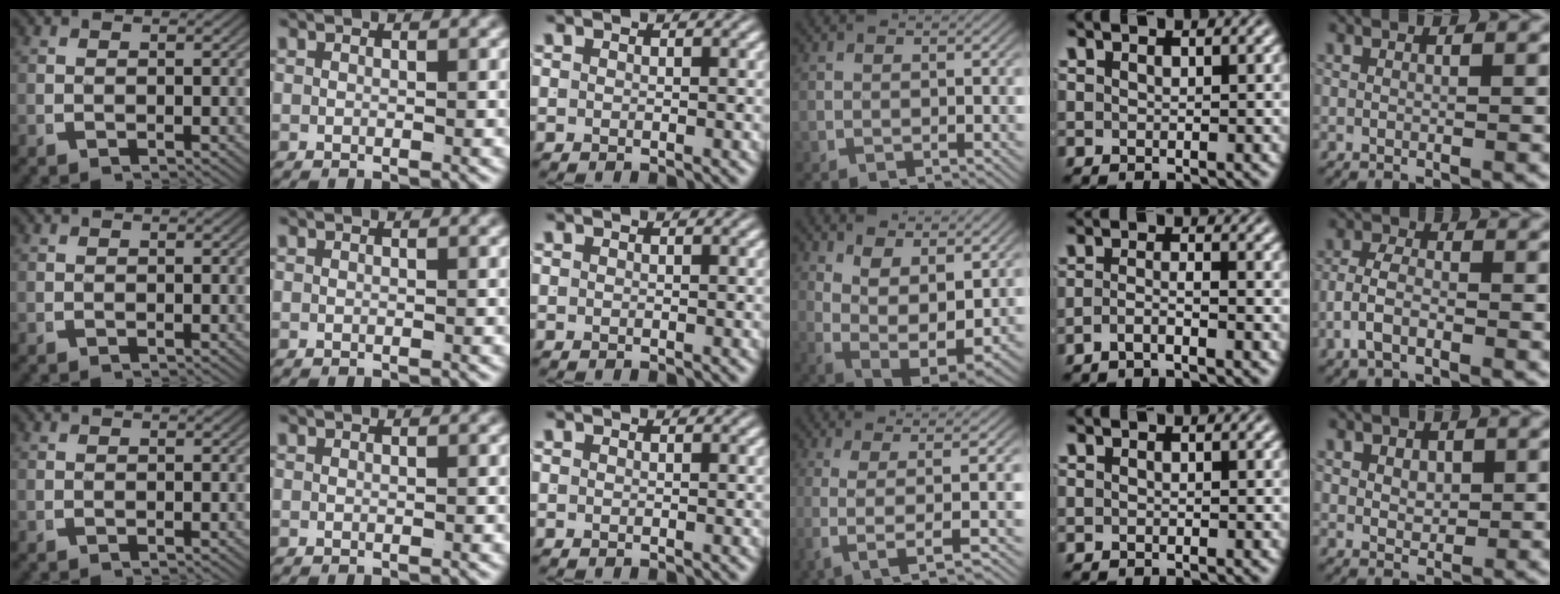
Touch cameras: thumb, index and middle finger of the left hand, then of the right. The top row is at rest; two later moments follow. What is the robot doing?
{"motion": "lift_and_place", "object": "shirt"}